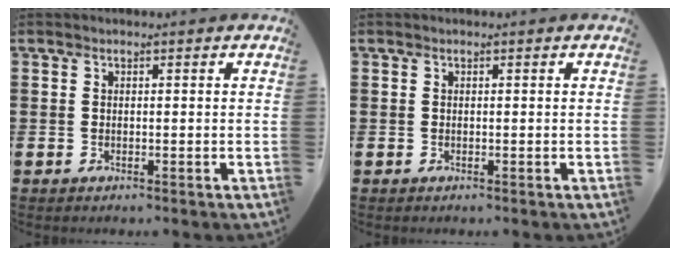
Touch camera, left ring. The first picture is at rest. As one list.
[{"total": 0.0}]